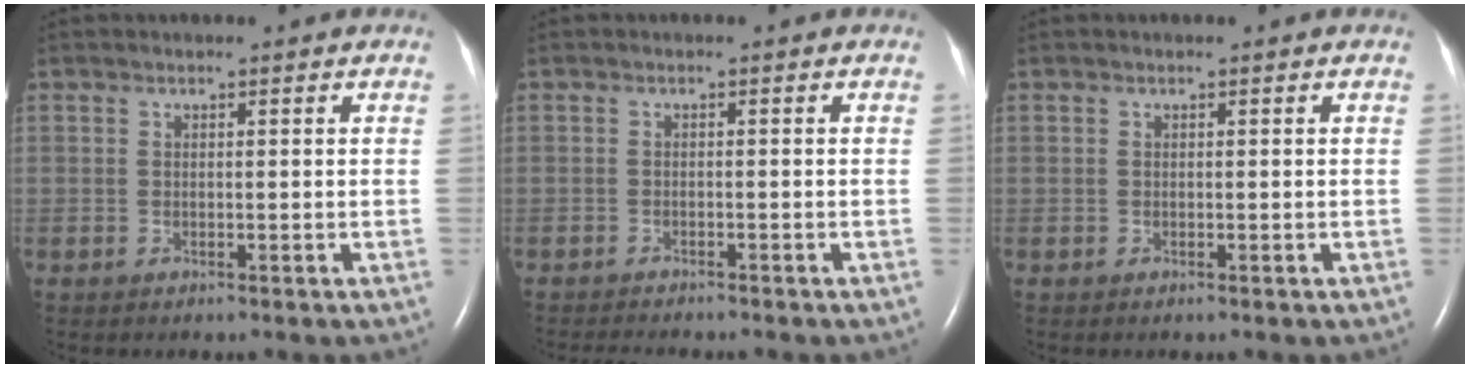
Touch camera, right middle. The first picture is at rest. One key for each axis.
{"total": 4.9, "fx": -4.5, "fy": 0.5, "fz": 1.8, "tx": -0.025, "ty": -0.012, "tz": -0.065}
{"total": 0.0}